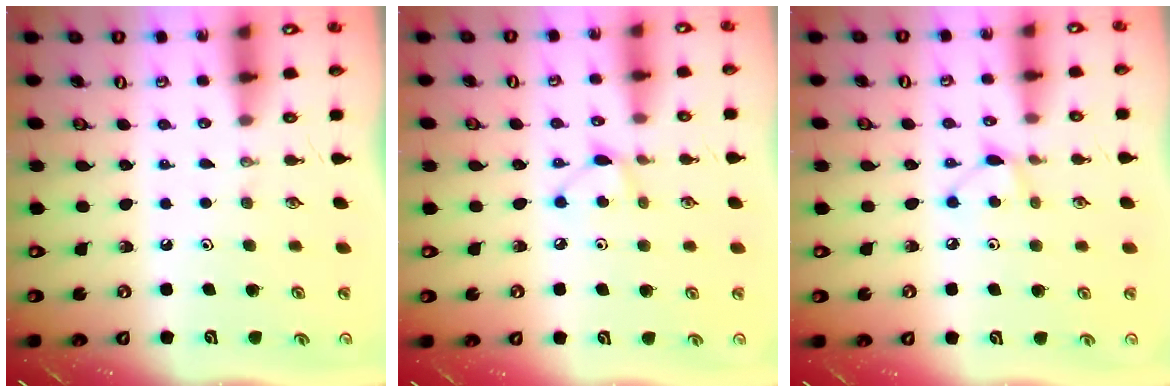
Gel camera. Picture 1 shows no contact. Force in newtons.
{"total": 5.7, "press": 5.7, "slide": 0.8}
{"total": 5.7, "press": 5.7, "slide": 0.8}